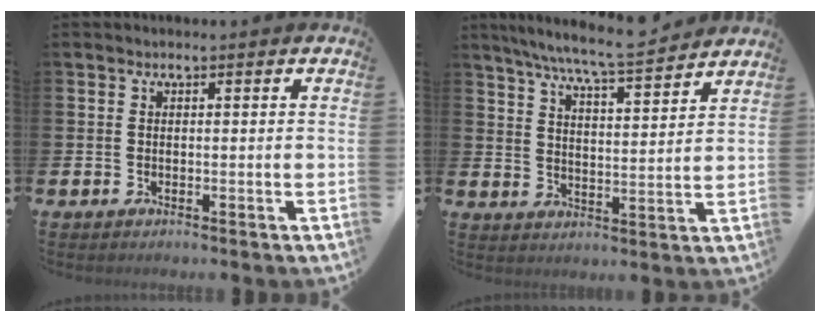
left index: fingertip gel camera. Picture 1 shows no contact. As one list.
[{"total": 8.0, "force": [7.5, -0.1, 2.8], "torque": [-0.082, -0.040, 0.135]}]